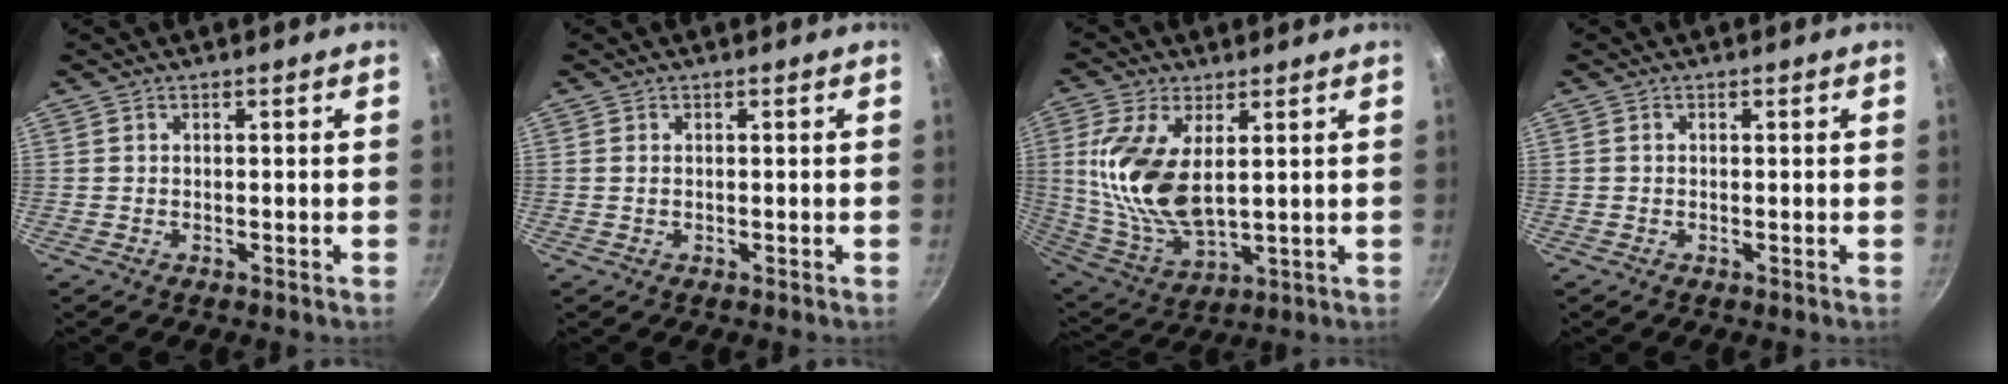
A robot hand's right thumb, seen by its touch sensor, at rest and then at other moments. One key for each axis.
{"total": 0.5, "fx": 0.0, "fy": 0.4, "fz": 0.4, "tx": -0.008, "ty": 0.001, "tz": 0.001}
{"total": 15.6, "fx": 3.2, "fy": 7.8, "fz": 13.1, "tx": -0.261, "ty": -0.021, "tz": 0.074}
{"total": 0.0}